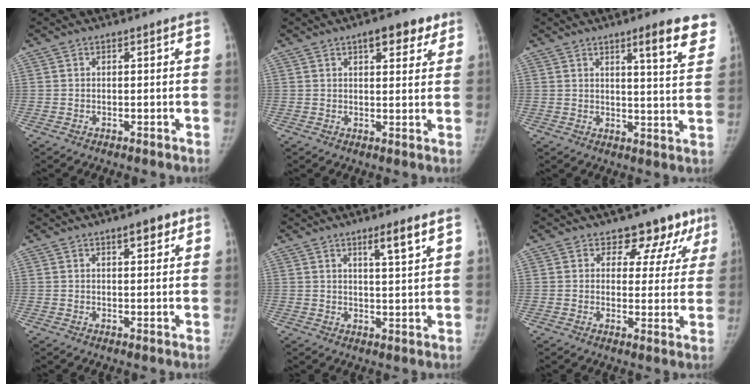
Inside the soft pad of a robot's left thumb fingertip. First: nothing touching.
{"total": 7.0, "force": [4.1, 3.0, 4.8], "torque": [-0.036, -0.014, 0.051]}
{"total": 9.8, "force": [6.5, 1.5, 7.3], "torque": [-0.069, -0.037, 0.080]}
{"total": 3.7, "force": [2.1, 1.4, 2.6], "torque": [-0.025, -0.008, 0.029]}
{"total": 5.3, "force": [3.3, 0.4, 4.2], "torque": [-0.064, -0.025, 0.054]}
{"total": 9.7, "force": [6.9, 6.1, 3.1], "torque": [0.019, -0.029, 0.065]}